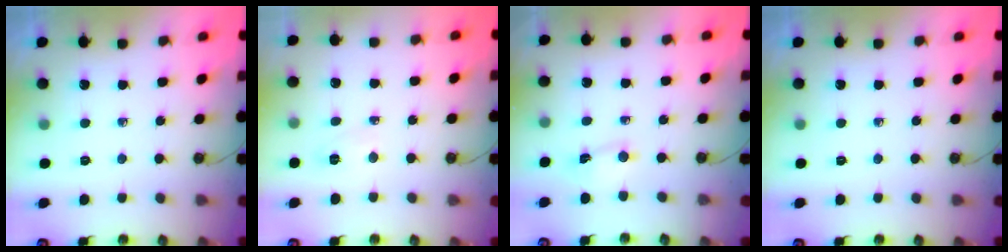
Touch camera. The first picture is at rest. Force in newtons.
{"total": 4.5, "press": 4.5, "slide": 0.5}
{"total": 2.8, "press": 1.9, "slide": 2.1}
{"total": 0.0}